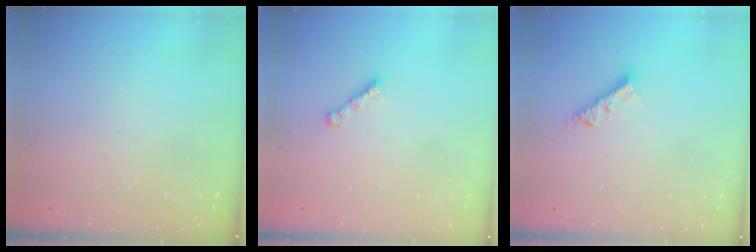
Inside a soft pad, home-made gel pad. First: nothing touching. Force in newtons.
{"total": 1.6, "press": 1.4, "slide": 0.6}
{"total": 6.1, "press": 6.1, "slide": 0.4}